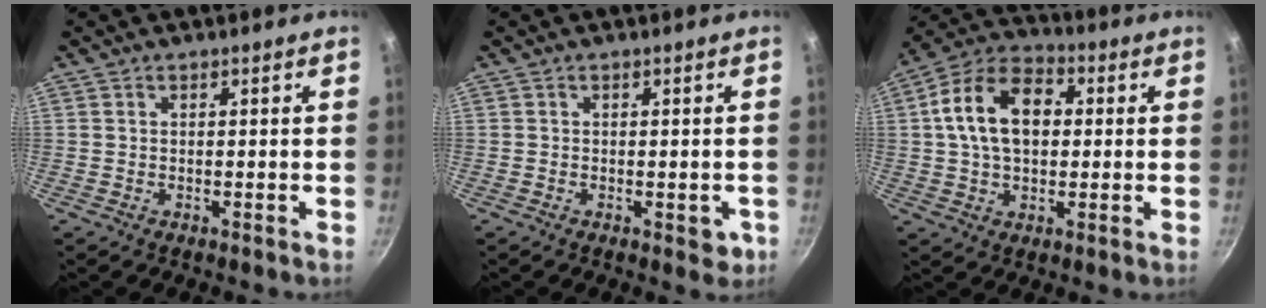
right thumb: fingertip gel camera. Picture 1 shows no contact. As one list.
[{"total": 3.0, "force": [-1.0, 1.6, 2.4], "torque": [-0.019, 0.000, -0.013]}, {"total": 14.9, "force": [2.0, 9.9, 11.0], "torque": [-0.162, 0.026, 0.018]}]